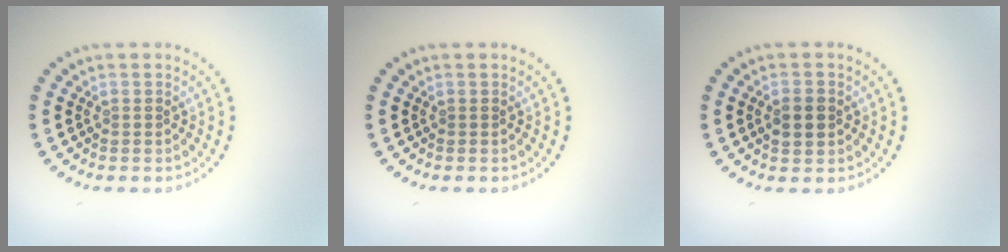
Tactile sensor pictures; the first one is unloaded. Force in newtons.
{"total": 0.0}
{"total": 2.4, "press": 2.4, "slide": 0.1}